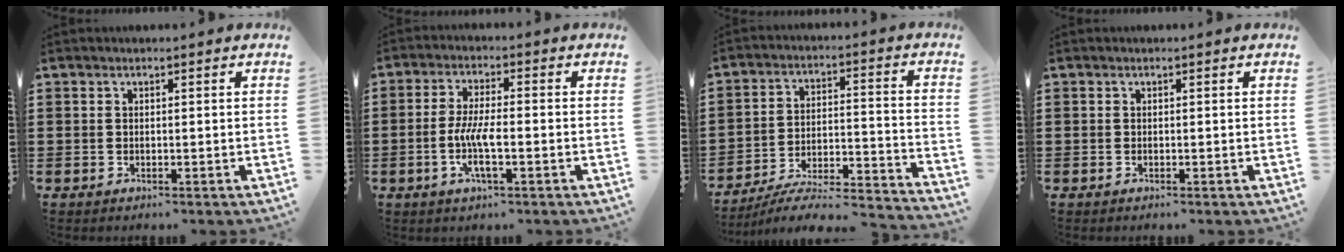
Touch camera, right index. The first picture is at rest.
{"total": 6.0, "force": [-1.6, 1.5, 5.6], "torque": [-0.124, -0.006, -0.037]}
{"total": 4.9, "force": [-4.4, 0.7, 2.1], "torque": [-0.035, -0.011, -0.087]}
{"total": 0.0}